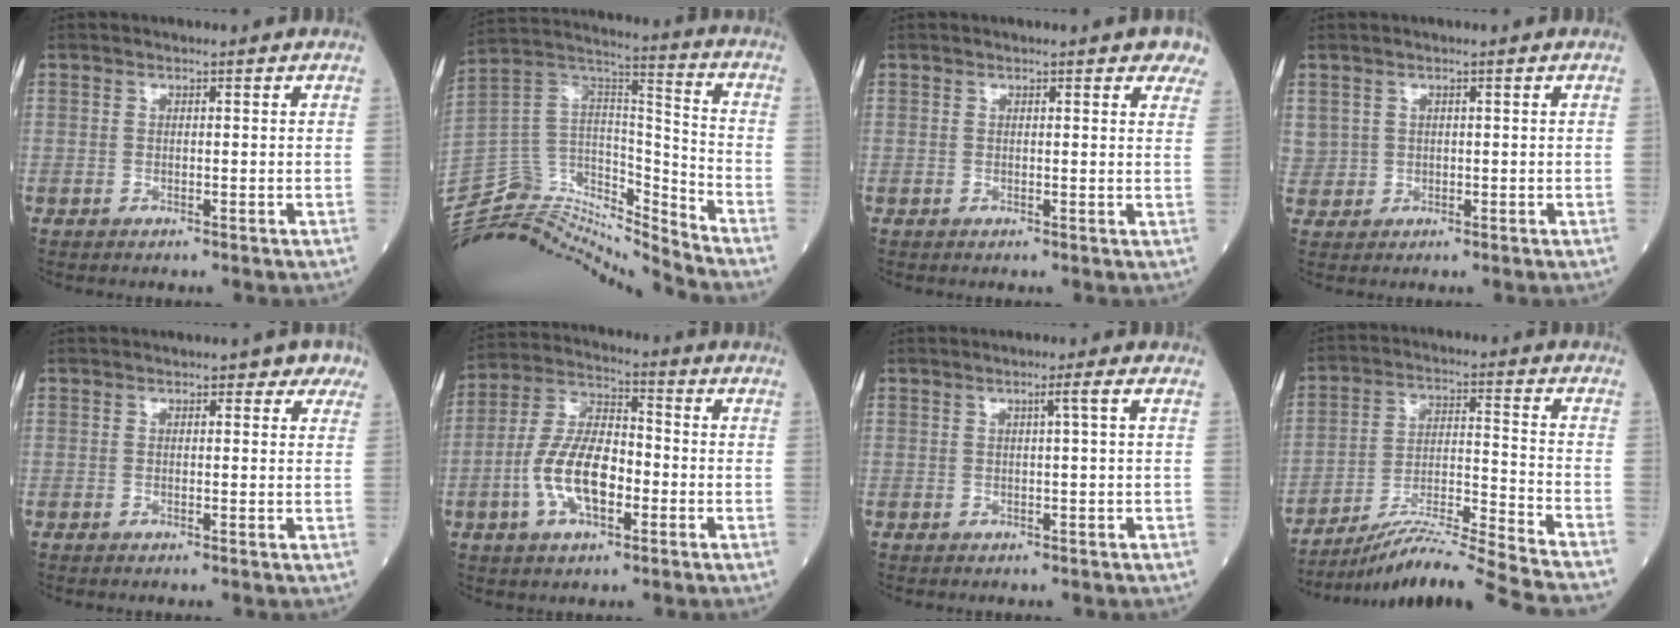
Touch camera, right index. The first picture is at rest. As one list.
[{"total": 18.0, "force": [-17.8, 2.1, 1.5], "torque": [-0.025, 0.083, -0.309]}, {"total": 5.2, "force": [3.9, 1.2, 3.2], "torque": [-0.030, 0.002, 0.028]}, {"total": 2.7, "force": [1.1, 2.5, 0.3], "torque": [0.002, 0.007, 0.025]}, {"total": 3.1, "force": [1.8, 1.6, 1.9], "torque": [-0.007, 0.009, 0.011]}, {"total": 11.5, "force": [-3.1, 4.9, 9.9], "torque": [-0.203, 0.017, -0.062]}, {"total": 1.7, "force": [0.4, -0.6, 1.5], "torque": [-0.026, -0.001, 0.008]}, {"total": 18.9, "force": [-17.3, -2.6, 7.1], "torque": [-0.113, -0.020, -0.279]}]